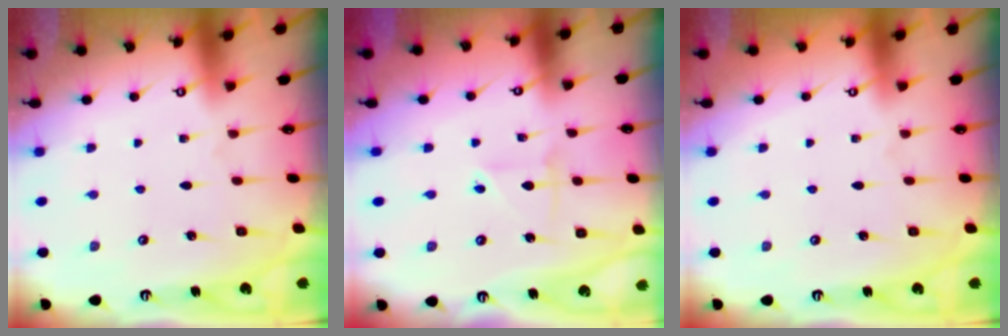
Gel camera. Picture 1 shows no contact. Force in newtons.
{"total": 2.5, "press": 2.5, "slide": 0.3}
{"total": 0.8, "press": 0.7, "slide": 0.4}